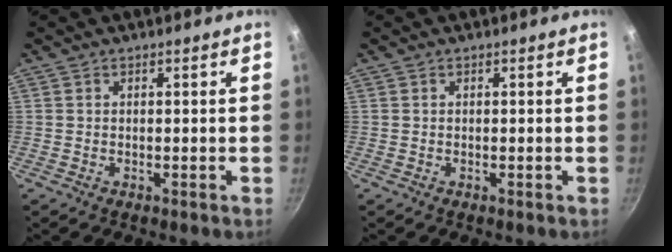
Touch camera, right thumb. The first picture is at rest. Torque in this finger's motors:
{"motor_torque": [-0.20, 0.21, 0.00, 0.01, 0.03]}